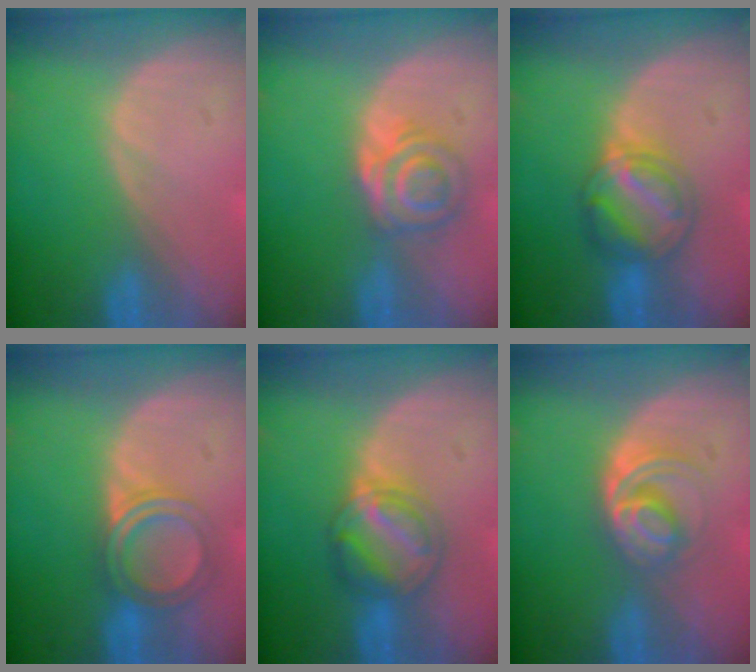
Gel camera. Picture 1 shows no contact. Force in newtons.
{"total": 5.5, "press": 5.2, "slide": 1.8}
{"total": 6.2, "press": 6.1, "slide": 1.3}
{"total": 5.1, "press": 5.0, "slide": 0.7}
{"total": 6.2, "press": 6.1, "slide": 1.3}
{"total": 5.9, "press": 5.2, "slide": 2.7}